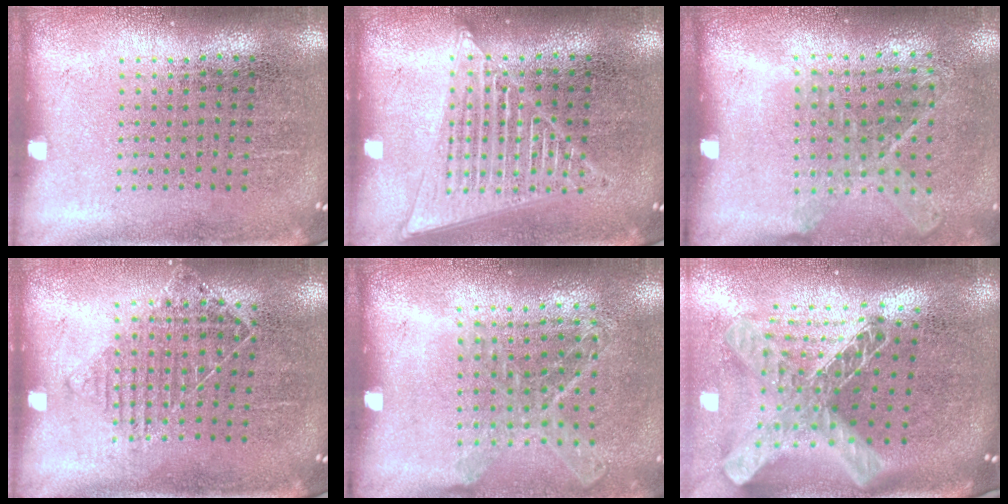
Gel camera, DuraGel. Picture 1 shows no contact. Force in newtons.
{"total": 2.9, "press": 2.9, "slide": 0.3}
{"total": 1.1, "press": 0.9, "slide": 0.6}
{"total": 0.9, "press": 0.9, "slide": 0.2}
{"total": 1.1, "press": 1.0, "slide": 0.4}
{"total": 2.9, "press": 2.1, "slide": 2.0}